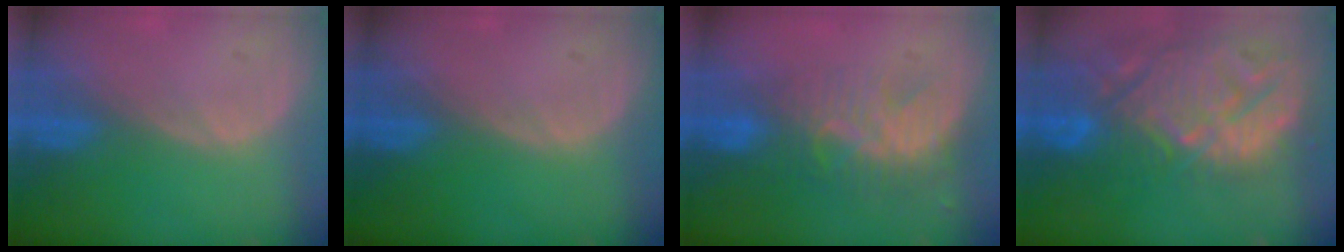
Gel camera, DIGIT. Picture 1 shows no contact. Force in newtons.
{"total": 0.0}
{"total": 8.6, "press": 7.6, "slide": 4.1}
{"total": 14.8, "press": 12.7, "slide": 7.6}